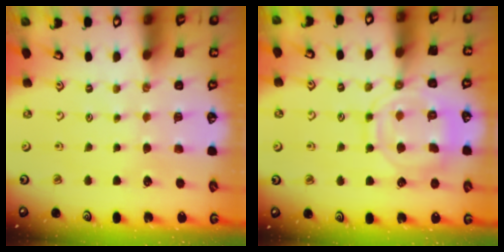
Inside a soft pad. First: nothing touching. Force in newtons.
{"total": 11.6, "press": 11.5, "slide": 0.9}